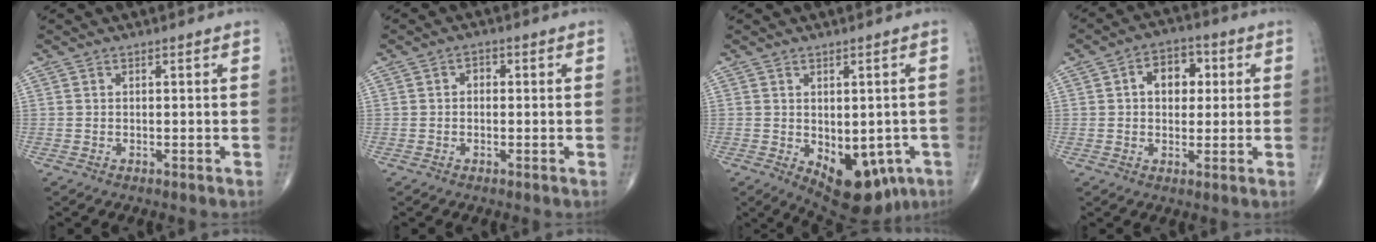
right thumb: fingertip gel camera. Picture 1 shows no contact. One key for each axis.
{"total": 1.7, "fx": 0.1, "fy": 1.3, "fz": 1.1, "tx": -0.008, "ty": 0.009, "tz": -0.004}
{"total": 13.6, "fx": -4.8, "fy": 7.8, "fz": 10.1, "tx": -0.107, "ty": -0.001, "tz": -0.048}
{"total": 8.0, "fx": 1.7, "fy": 5.6, "fz": 5.5, "tx": -0.052, "ty": 0.012, "tz": 0.020}